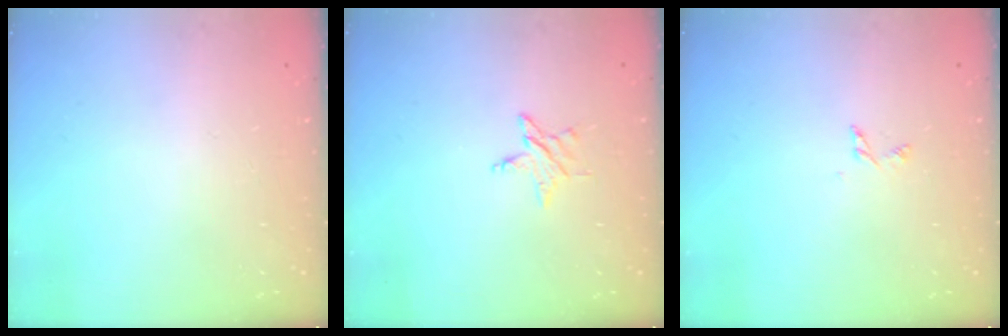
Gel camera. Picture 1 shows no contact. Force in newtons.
{"total": 2.8, "press": 2.7, "slide": 0.3}
{"total": 2.8, "press": 2.8, "slide": 0.3}